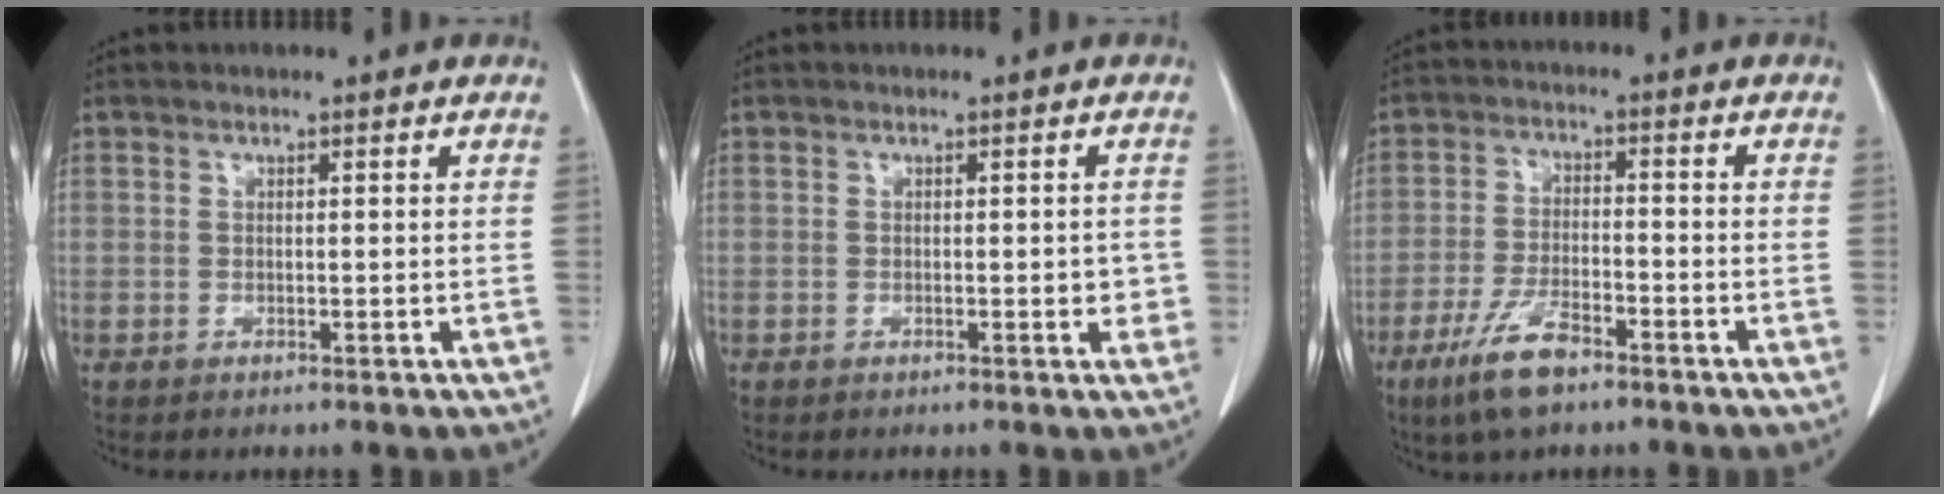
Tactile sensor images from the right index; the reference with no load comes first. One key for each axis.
{"total": 2.4, "fx": -0.5, "fy": 1.1, "fz": 2.1, "tx": -0.019, "ty": 0.001, "tz": -0.005}
{"total": 8.0, "fx": -5.3, "fy": 2.1, "fz": 5.6, "tx": -0.117, "ty": -0.010, "tz": -0.098}